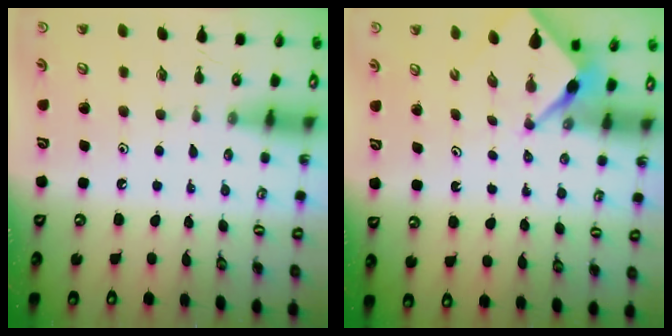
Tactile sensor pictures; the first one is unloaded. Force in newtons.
{"total": 3.2, "press": 3.2, "slide": 0.3}